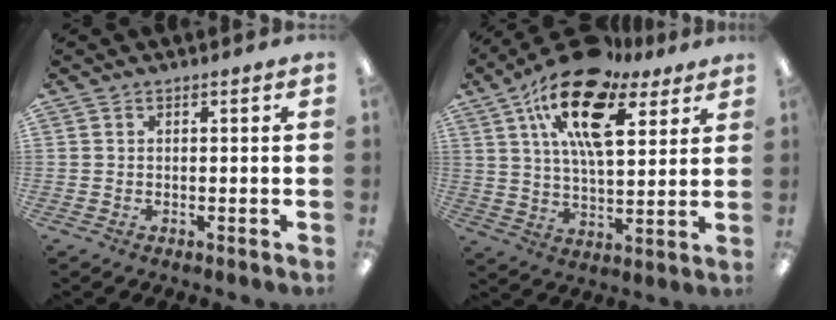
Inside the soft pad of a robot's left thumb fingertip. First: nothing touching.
{"total": 20.2, "force": [11.1, 9.1, 14.2], "torque": [-0.249, -0.042, 0.188]}